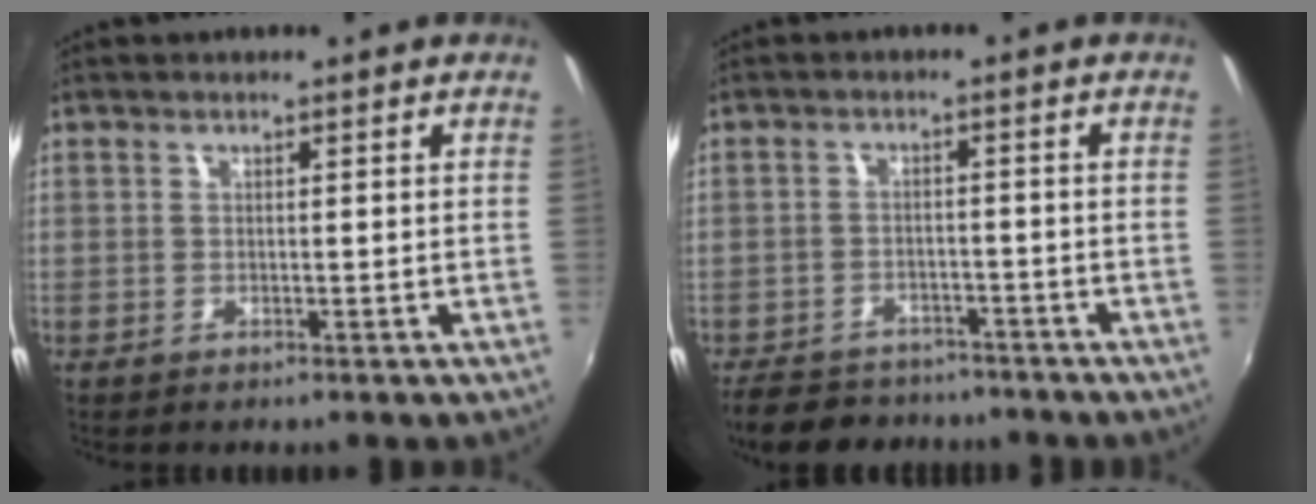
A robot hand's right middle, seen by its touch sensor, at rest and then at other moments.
{"total": 12.0, "force": [-10.0, 5.4, 4.0], "torque": [-0.105, -0.002, -0.146]}